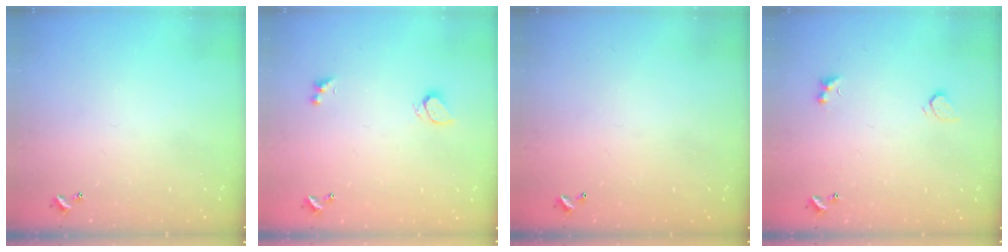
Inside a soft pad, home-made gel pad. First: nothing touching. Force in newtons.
{"total": 1.8, "press": 1.7, "slide": 0.6}
{"total": 2.8, "press": 2.8, "slide": 0.1}
{"total": 3.5, "press": 3.3, "slide": 1.0}